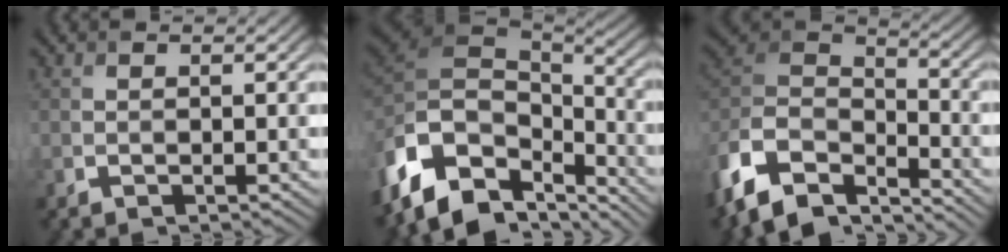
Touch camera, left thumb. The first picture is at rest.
{"total": 14.2, "force": [-5.7, 8.8, 9.5], "torque": [-0.238, -0.030, -0.069]}
{"total": 11.9, "force": [-6.2, 7.2, 7.2], "torque": [-0.195, 0.003, -0.104]}